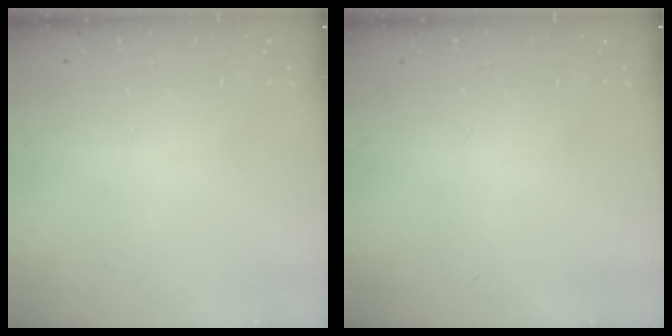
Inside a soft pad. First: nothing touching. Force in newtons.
{"total": 0.0}